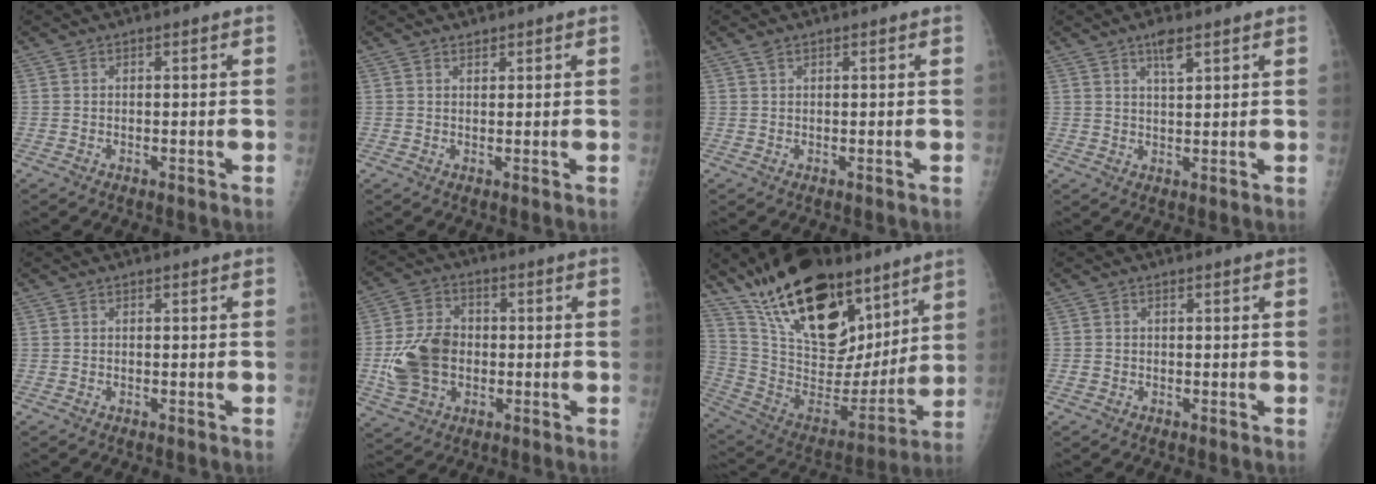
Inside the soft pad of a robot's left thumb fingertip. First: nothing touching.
{"total": 0.9, "force": [0.8, 0.4, 0.2], "torque": [0.003, -0.006, 0.012]}
{"total": 0.8, "force": [0.6, 0.3, 0.5], "torque": [-0.012, 0.008, 0.014]}
{"total": 3.5, "force": [2.2, 0.9, 2.6], "torque": [-0.042, -0.009, 0.040]}
{"total": 0.0}
{"total": 12.2, "force": [-1.3, 9.0, 8.1], "torque": [-0.136, 0.013, -0.019]}
{"total": 29.1, "force": [18.5, 13.8, 17.6], "torque": [-0.262, -0.054, 0.318]}
{"total": 0.8, "force": [-0.3, 0.7, 0.3], "torque": [-0.002, 0.002, -0.005]}